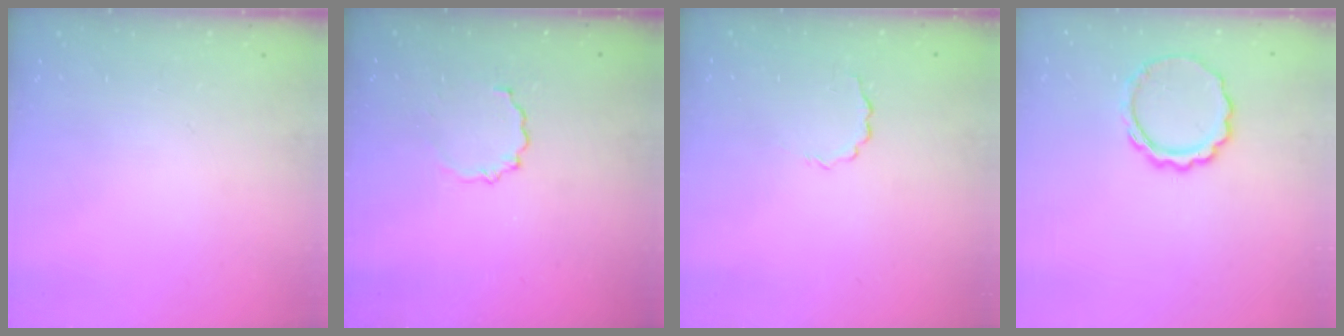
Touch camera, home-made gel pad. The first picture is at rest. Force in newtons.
{"total": 3.2, "press": 3.0, "slide": 1.2}
{"total": 2.0, "press": 1.9, "slide": 0.7}
{"total": 8.2, "press": 8.1, "slide": 0.8}